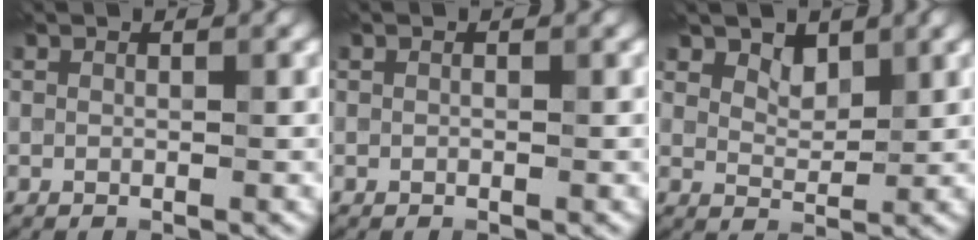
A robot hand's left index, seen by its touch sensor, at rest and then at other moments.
{"total": 0.0}
{"total": 2.2, "force": [1.8, 1.2, 0.6], "torque": [-0.014, 0.000, 0.029]}